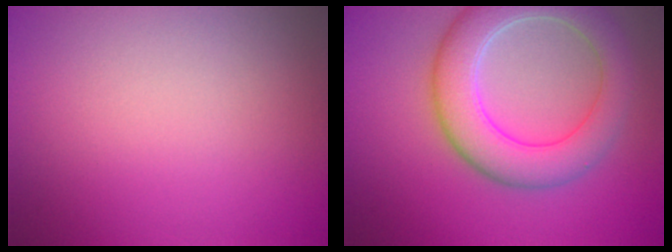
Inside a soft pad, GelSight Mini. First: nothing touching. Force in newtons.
{"total": 6.6, "press": 6.6, "slide": 0.4}